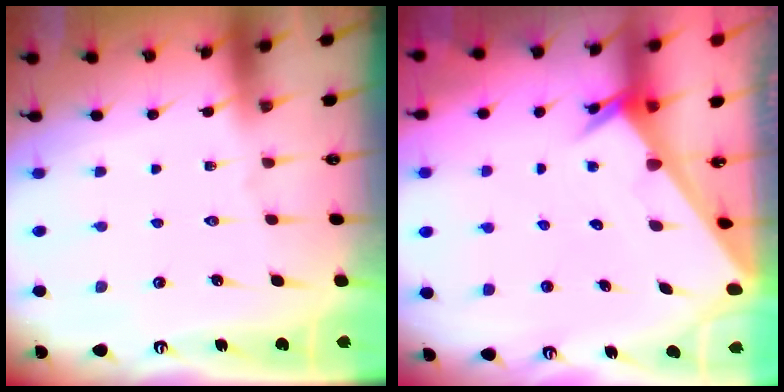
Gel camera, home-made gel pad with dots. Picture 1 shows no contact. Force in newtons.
{"total": 3.4, "press": 3.4, "slide": 0.3}